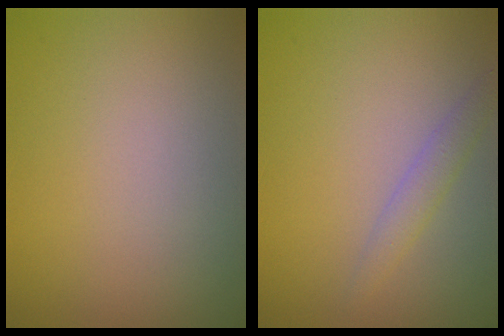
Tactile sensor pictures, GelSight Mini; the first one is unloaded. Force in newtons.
{"total": 1.5, "press": 1.5, "slide": 0.1}